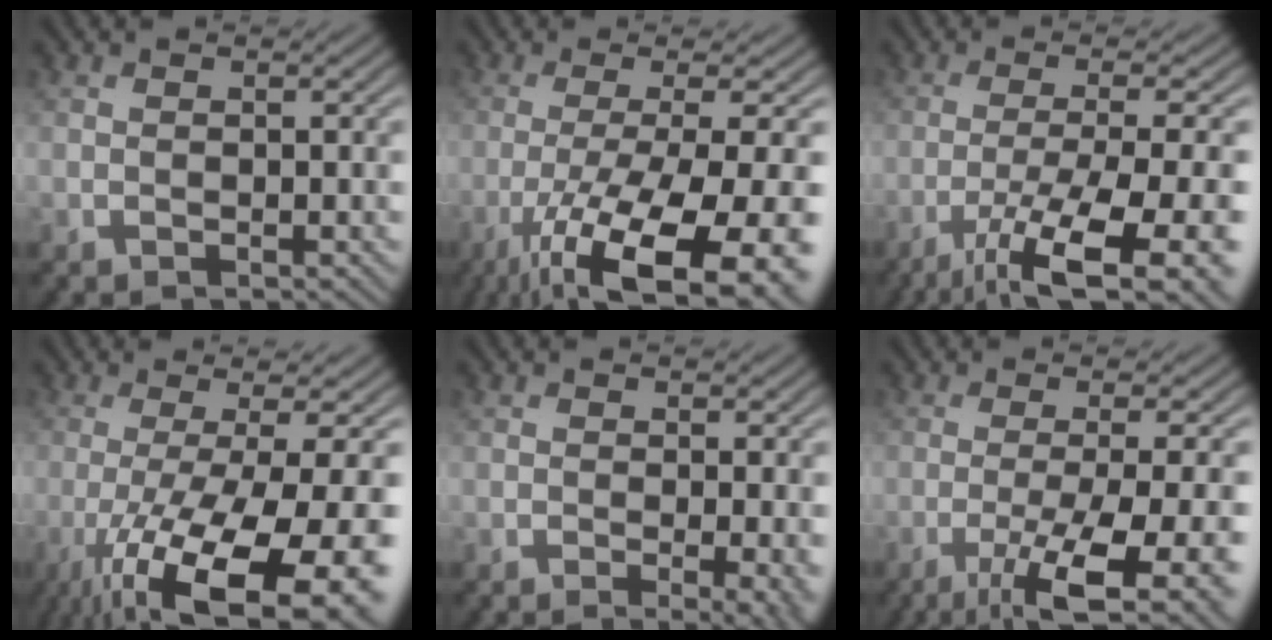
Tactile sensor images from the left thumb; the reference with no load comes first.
{"total": 16.0, "force": [-7.0, 4.1, 13.7], "torque": [-0.212, -0.021, -0.103]}
{"total": 13.3, "force": [-7.0, 3.0, 10.9], "torque": [-0.181, -0.012, -0.100]}
{"total": 17.0, "force": [-6.2, 4.5, 15.2], "torque": [-0.231, -0.025, -0.092]}
{"total": 3.7, "force": [-0.4, 0.8, 3.5], "torque": [-0.052, -0.007, -0.008]}
{"total": 10.9, "force": [-4.3, 2.4, 9.7], "torque": [-0.138, -0.011, -0.058]}